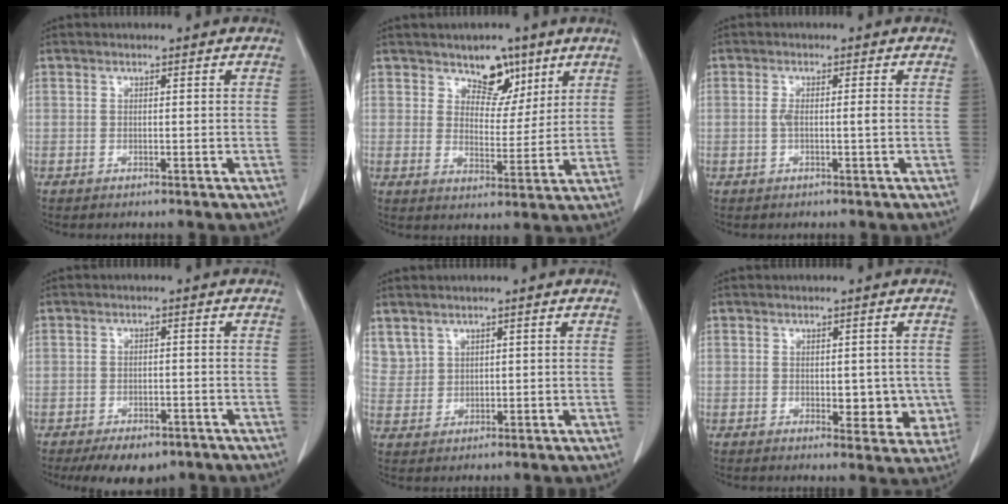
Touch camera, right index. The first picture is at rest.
{"total": 6.3, "force": [4.2, 3.8, 2.8], "torque": [-0.031, 0.000, 0.070]}
{"total": 2.0, "force": [-0.1, 0.2, 2.0], "torque": [-0.039, 0.003, 0.000]}
{"total": 7.2, "force": [-5.2, 3.5, 3.5], "torque": [-0.044, 0.000, -0.070]}
{"total": 3.8, "force": [2.7, 2.7, 0.3], "torque": [0.002, 0.004, 0.063]}
{"total": 6.1, "force": [-0.5, 3.4, 5.1], "torque": [-0.039, -0.001, 0.004]}